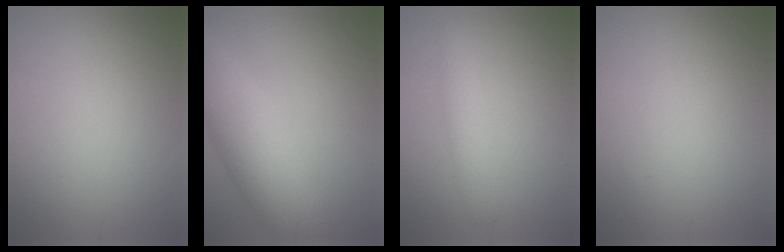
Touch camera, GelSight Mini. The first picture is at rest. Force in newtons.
{"total": 7.6, "press": 7.6, "slide": 0.3}
{"total": 2.4, "press": 2.4, "slide": 0.1}
{"total": 0.0}